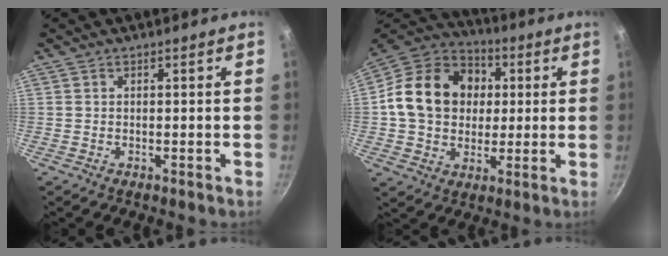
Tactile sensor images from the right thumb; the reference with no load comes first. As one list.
[{"total": 19.1, "force": [2.3, 15.4, 11.0], "torque": [-0.167, 0.025, 0.031]}]